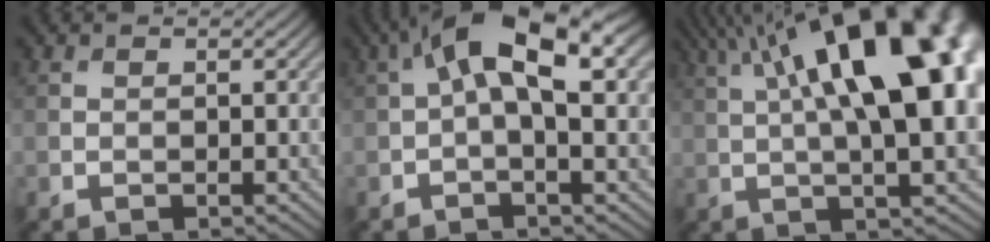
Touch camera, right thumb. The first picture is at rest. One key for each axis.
{"total": 10.7, "fx": 3.1, "fy": 4.3, "fz": 9.3, "tx": -0.176, "ty": 0.015, "tz": 0.046}
{"total": 20.2, "fx": 5.6, "fy": 7.3, "fz": 18.0, "tx": -0.259, "ty": 0.063, "tz": 0.078}